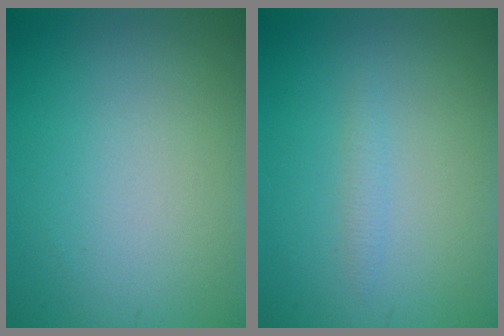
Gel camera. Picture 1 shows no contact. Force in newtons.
{"total": 0.8, "press": 0.8, "slide": 0.1}